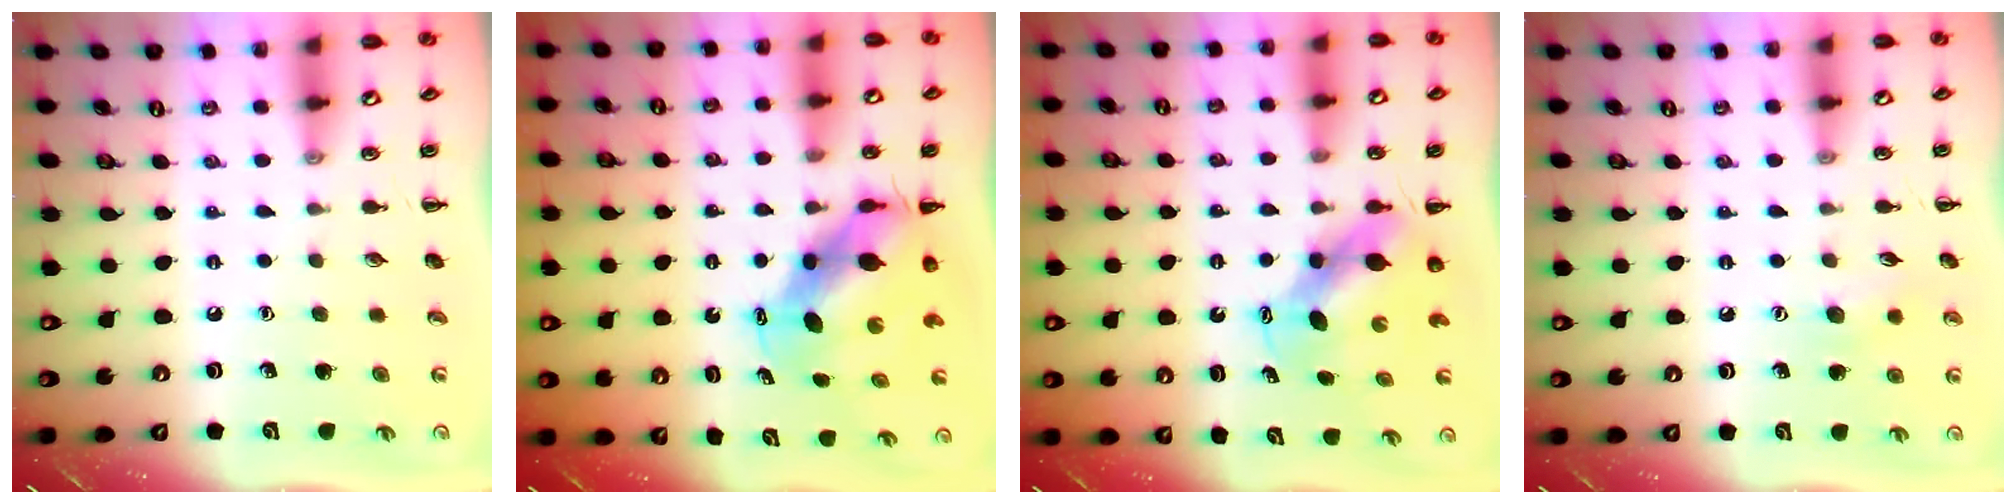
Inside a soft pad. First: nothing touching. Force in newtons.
{"total": 8.0, "press": 7.8, "slide": 1.9}
{"total": 6.4, "press": 6.3, "slide": 1.1}
{"total": 6.2, "press": 6.0, "slide": 1.3}